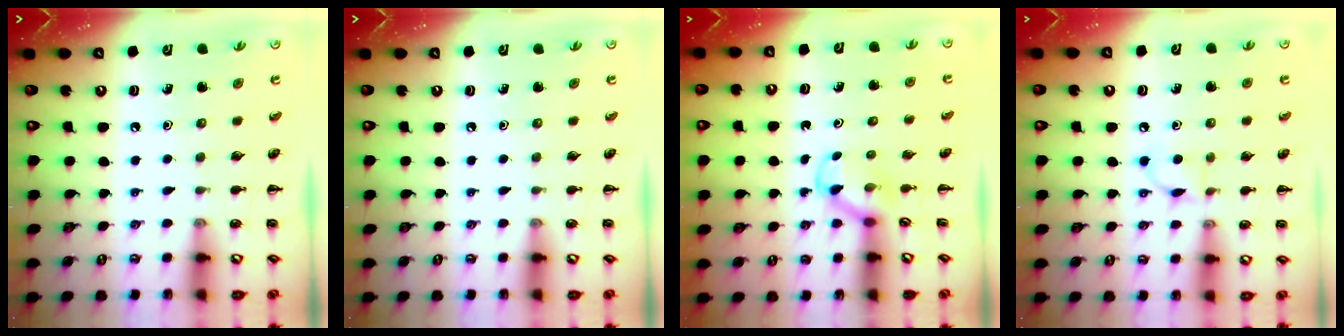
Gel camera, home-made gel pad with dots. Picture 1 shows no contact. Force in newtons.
{"total": 0.0}
{"total": 3.2, "press": 3.0, "slide": 1.1}
{"total": 5.3, "press": 5.2, "slide": 1.1}